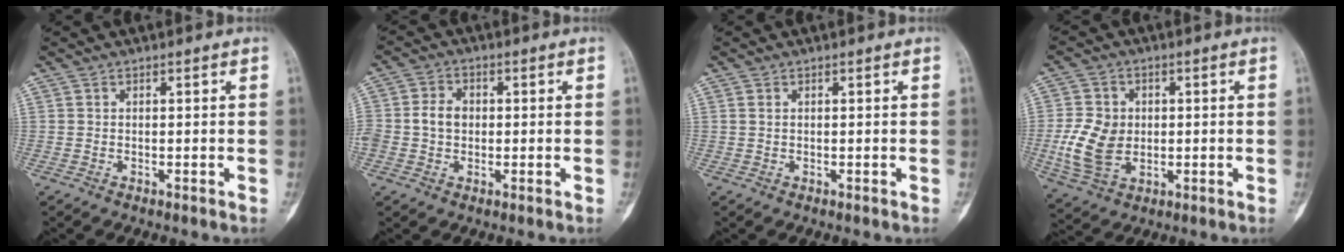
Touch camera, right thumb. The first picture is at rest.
{"total": 5.4, "force": [-0.1, 4.2, 3.3], "torque": [-0.059, 0.016, -0.003]}
{"total": 0.5, "force": [0.2, 0.3, 0.4], "torque": [-0.010, 0.004, 0.005]}
{"total": 10.1, "force": [-0.6, 7.5, 6.7], "torque": [-0.124, -0.002, -0.004]}